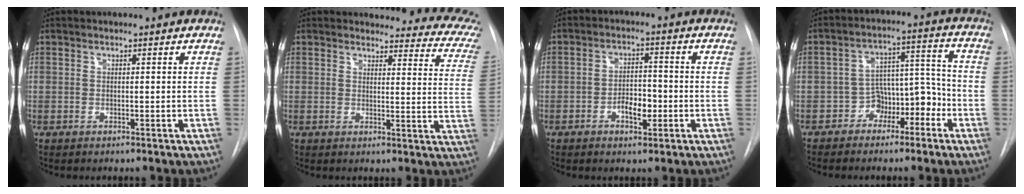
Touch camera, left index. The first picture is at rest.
{"total": 15.7, "force": [15.0, 3.3, 3.4], "torque": [-0.002, -0.092, 0.129]}
{"total": 4.7, "force": [-2.4, 2.2, 3.5], "torque": [-0.056, 0.001, -0.036]}
{"total": 7.5, "force": [-4.7, 4.5, 3.8], "torque": [-0.044, 0.036, -0.071]}